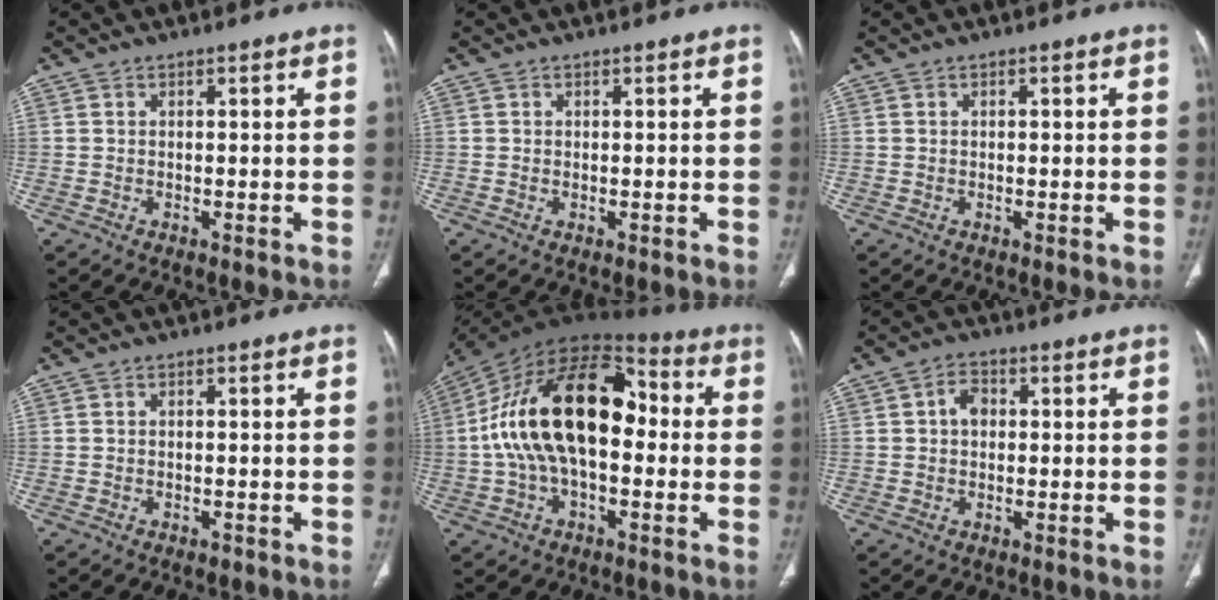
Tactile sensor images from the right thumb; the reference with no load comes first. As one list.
[{"total": 0.0}, {"total": 0.0}, {"total": 0.7, "force": [-0.5, 0.4, 0.3], "torque": [-0.005, 0.000, -0.006]}, {"total": 22.8, "force": [0.4, 12.7, 19.0], "torque": [-0.337, 0.046, -0.001]}, {"total": 3.8, "force": [0.4, 2.9, 2.4], "torque": [-0.031, 0.011, 0.004]}]